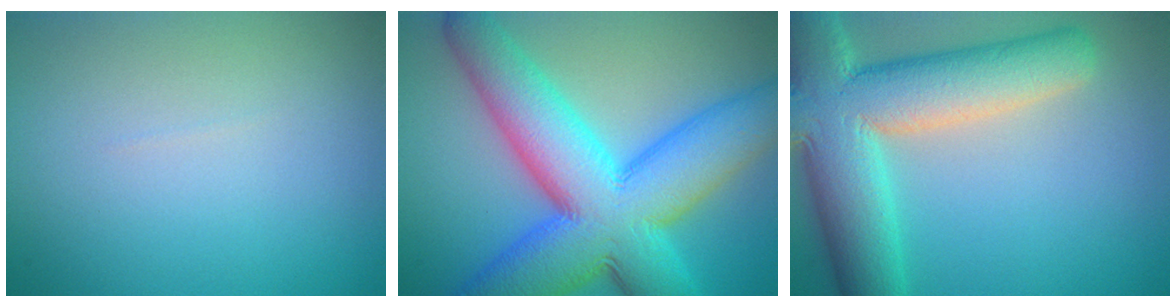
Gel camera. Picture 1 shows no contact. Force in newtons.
{"total": 13.9, "press": 13.9, "slide": 0.2}
{"total": 11.8, "press": 11.7, "slide": 0.8}